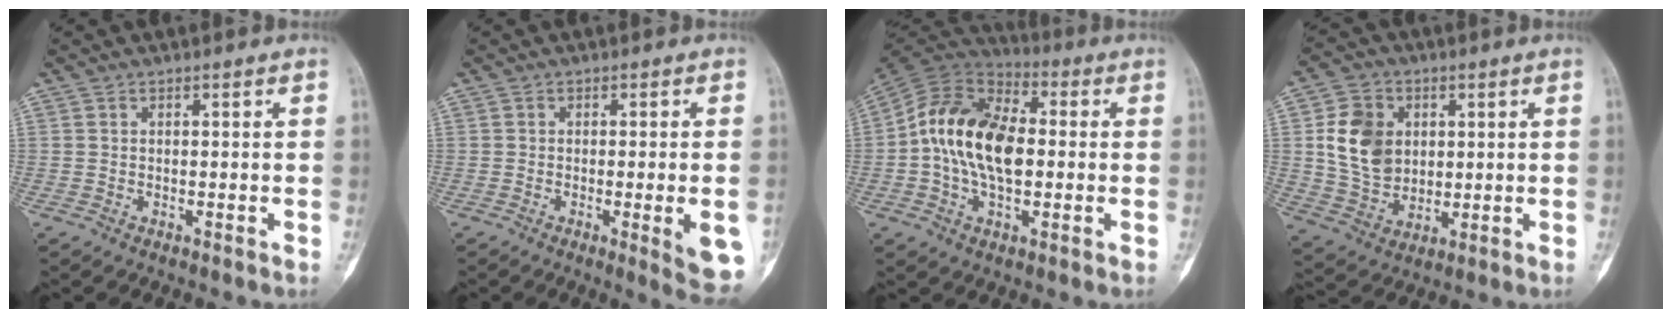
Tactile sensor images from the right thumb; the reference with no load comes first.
{"total": 8.2, "force": [-2.1, 1.6, 7.8], "torque": [-0.087, -0.011, -0.023]}
{"total": 17.3, "force": [-0.1, 10.5, 13.7], "torque": [-0.240, 0.027, -0.010]}
{"total": 11.6, "force": [2.1, 9.0, 6.9], "torque": [-0.097, -0.007, 0.045]}